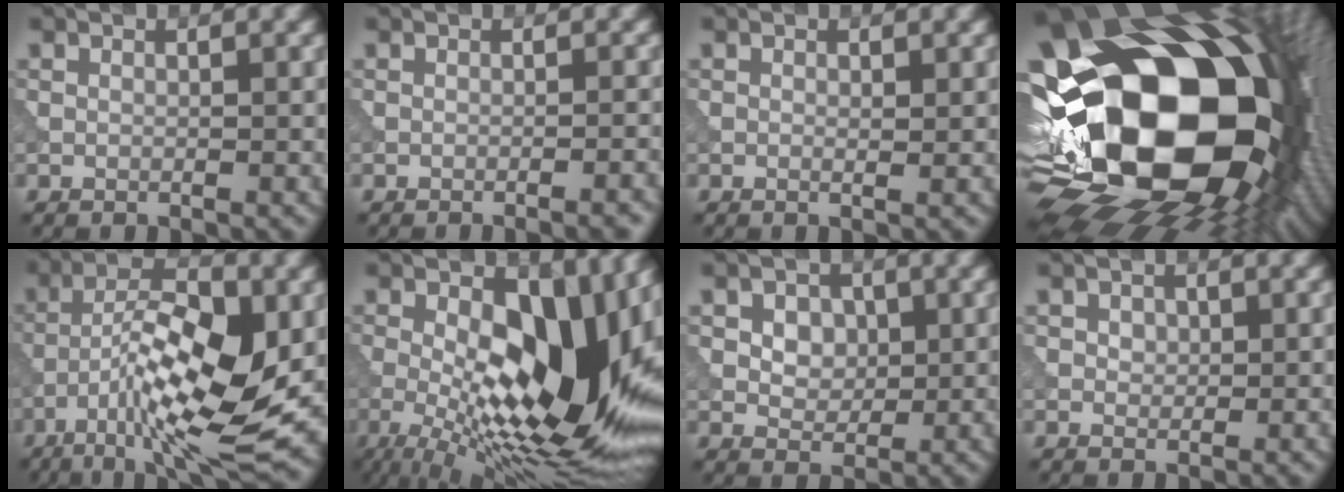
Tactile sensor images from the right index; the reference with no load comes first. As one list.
[{"total": 1.4, "force": [-0.7, 0.1, 1.2], "torque": [-0.005, -0.005, -0.011]}, {"total": 0.6, "force": [0.0, 0.2, 0.5], "torque": [-0.008, -0.006, 0.002]}, {"total": 22.6, "force": [-1.6, 15.9, 15.9], "torque": [-0.291, -0.034, -0.018]}, {"total": 13.1, "force": [-4.6, 4.1, 11.6], "torque": [-0.191, 0.004, -0.075]}, {"total": 16.5, "force": [-1.5, 7.4, 14.7], "torque": [-0.204, 0.003, -0.028]}, {"total": 4.2, "force": [1.4, 3.0, 2.5], "torque": [-0.048, 0.005, 0.022]}, {"total": 1.1, "force": [0.5, 0.9, 0.5], "torque": [-0.012, -0.001, 0.008]}]